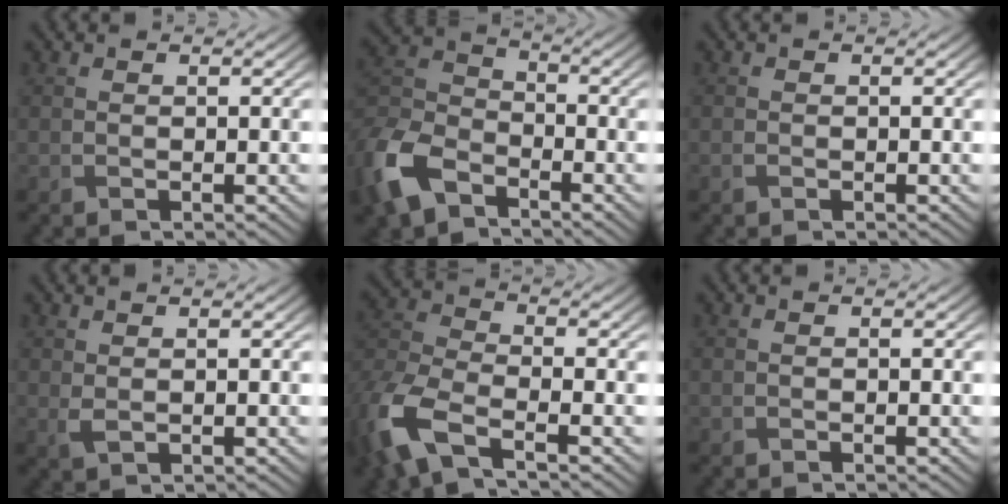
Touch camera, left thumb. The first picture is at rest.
{"total": 10.8, "force": [-6.6, 6.3, 5.9], "torque": [-0.158, -0.021, -0.150]}
{"total": 0.6, "force": [-0.3, 0.4, 0.3], "torque": [-0.008, -0.003, -0.005]}
{"total": 1.3, "force": [0.6, 0.6, 1.0], "torque": [-0.027, -0.002, 0.016]}
{"total": 9.2, "force": [-5.1, 3.8, 6.6], "torque": [-0.168, -0.017, -0.119]}
{"total": 0.0}